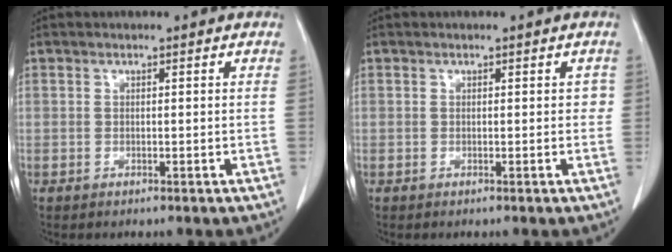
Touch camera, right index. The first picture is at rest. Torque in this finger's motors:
{"motor_torque": [0.05, -0.02, 0.01, 0.00]}